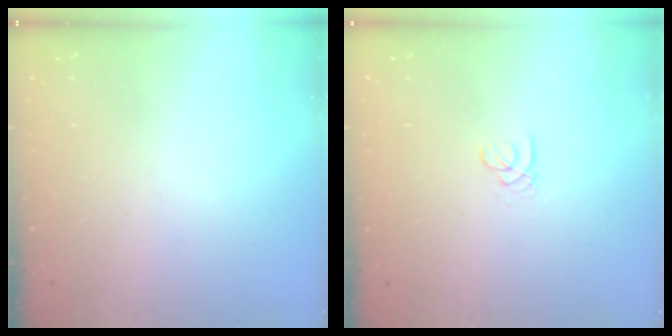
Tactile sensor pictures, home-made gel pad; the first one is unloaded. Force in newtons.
{"total": 1.0, "press": 1.0, "slide": 0.1}